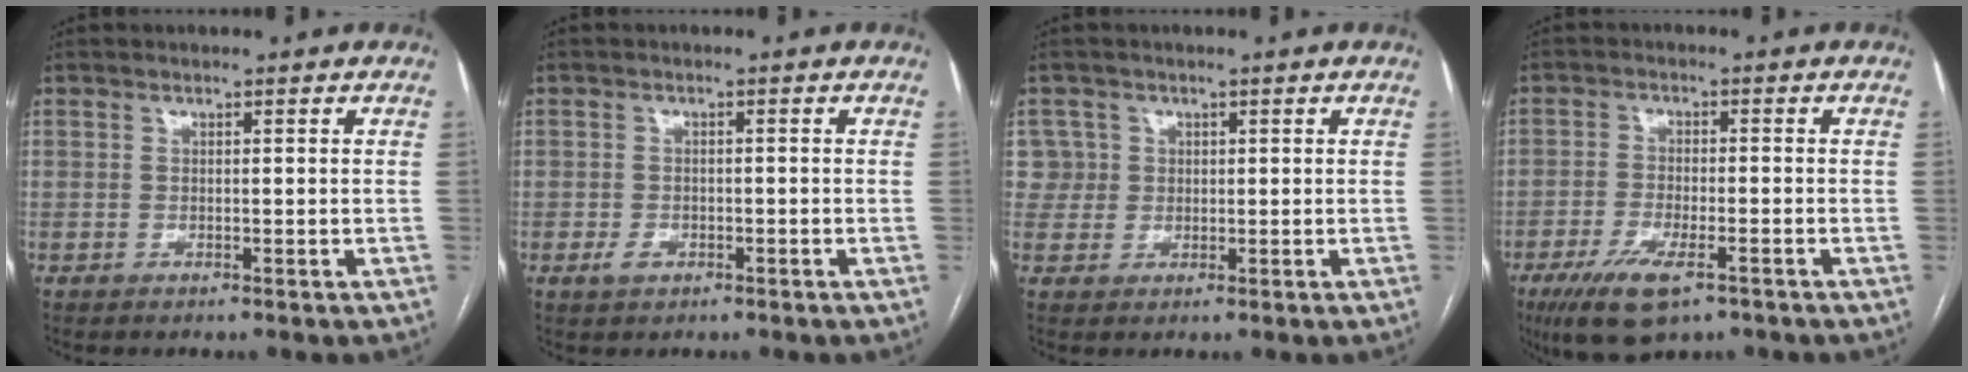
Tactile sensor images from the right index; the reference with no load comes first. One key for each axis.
{"total": 1.9, "fx": -0.9, "fy": 1.3, "fz": 1.0, "tx": -0.012, "ty": 0.004, "tz": -0.009}
{"total": 4.0, "fx": 1.1, "fy": 3.8, "fz": -0.3, "tx": 0.025, "ty": 0.013, "tz": 0.019}
{"total": 8.8, "fx": -5.3, "fy": 2.8, "fz": 6.5, "tx": -0.116, "ty": -0.015, "tz": -0.086}